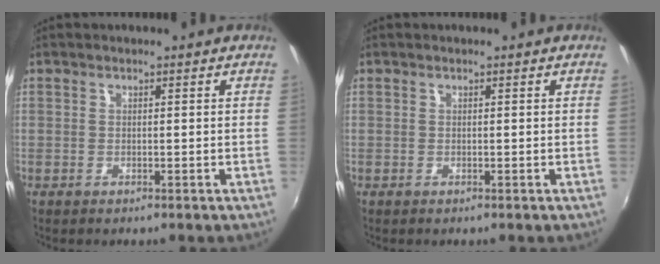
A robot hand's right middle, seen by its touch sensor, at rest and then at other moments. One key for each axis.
{"total": 0.0}